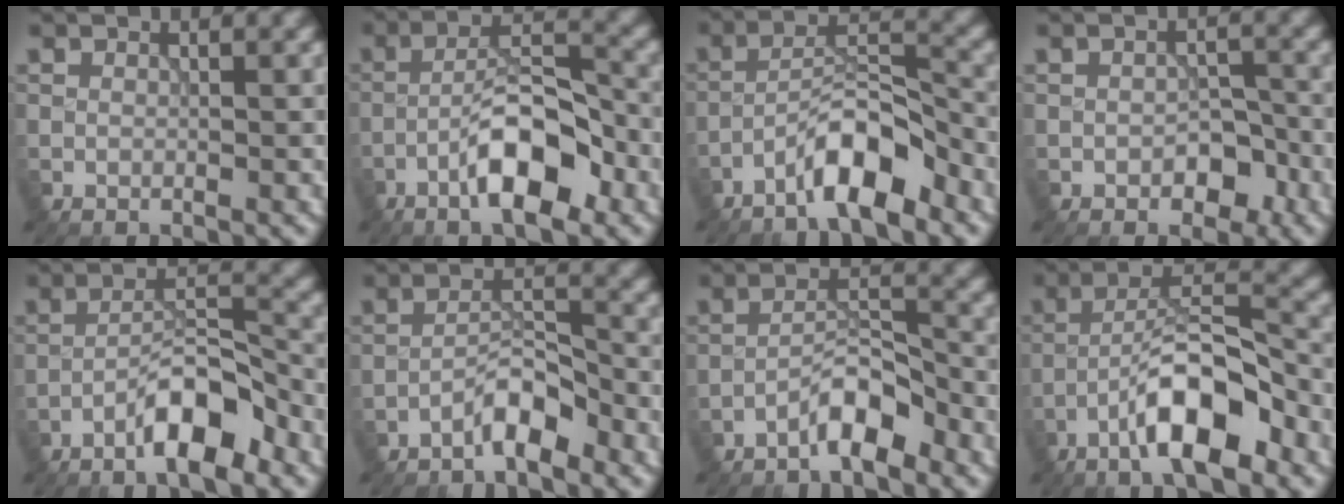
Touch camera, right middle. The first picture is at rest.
{"total": 7.1, "force": [-3.6, 2.0, 5.7], "torque": [-0.092, 0.018, -0.064]}
{"total": 5.8, "force": [-3.9, 1.3, 4.2], "torque": [-0.067, 0.015, -0.074]}
{"total": 2.9, "force": [-1.4, 1.7, 1.9], "torque": [-0.025, 0.002, -0.019]}
{"total": 5.6, "force": [-3.5, 1.3, 4.2], "torque": [-0.067, 0.015, -0.066]}
{"total": 3.1, "force": [-2.4, 0.5, 1.9], "torque": [-0.031, 0.015, -0.048]}
{"total": 3.7, "force": [-2.7, 0.7, 2.3], "torque": [-0.040, 0.017, -0.055]}
{"total": 8.1, "force": [-4.4, 2.2, 6.5], "torque": [-0.104, 0.021, -0.079]}